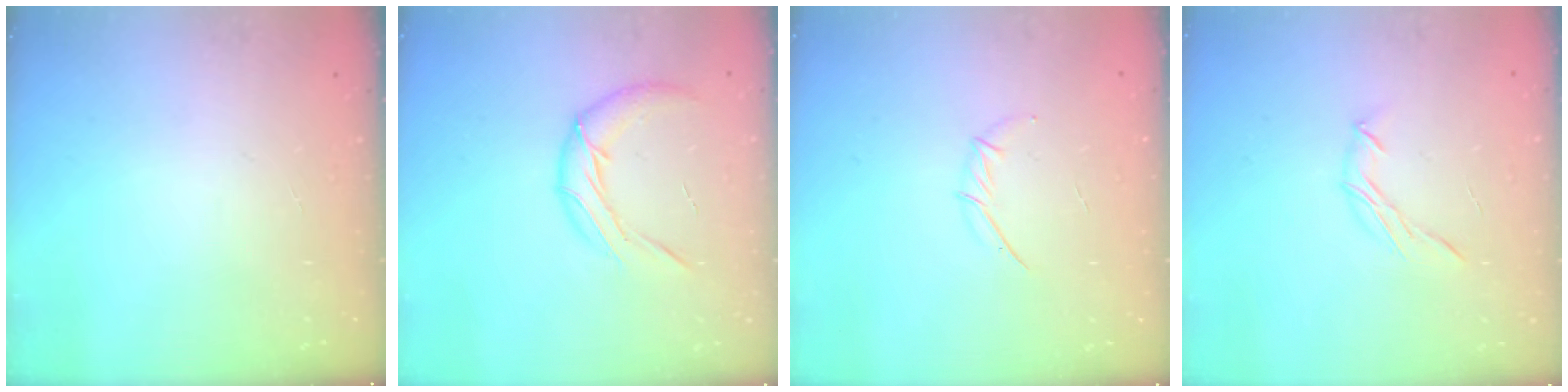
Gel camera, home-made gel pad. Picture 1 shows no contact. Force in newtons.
{"total": 11.2, "press": 10.9, "slide": 2.4}
{"total": 4.0, "press": 4.0, "slide": 0.7}
{"total": 5.7, "press": 5.6, "slide": 1.1}